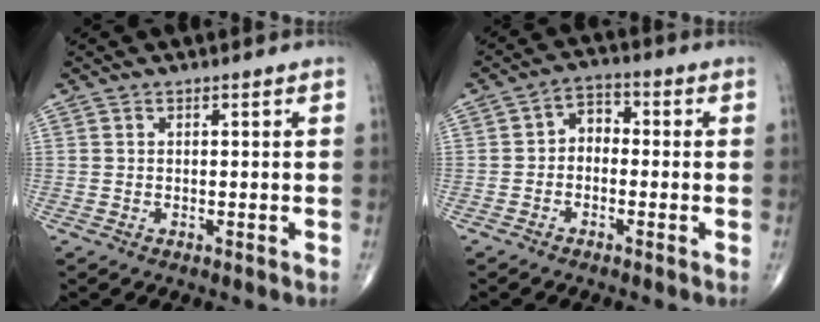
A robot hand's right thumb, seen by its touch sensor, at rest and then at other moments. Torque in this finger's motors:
{"motor_torque": [-0.13, -0.01, 0.22, 0.01, 0.01]}